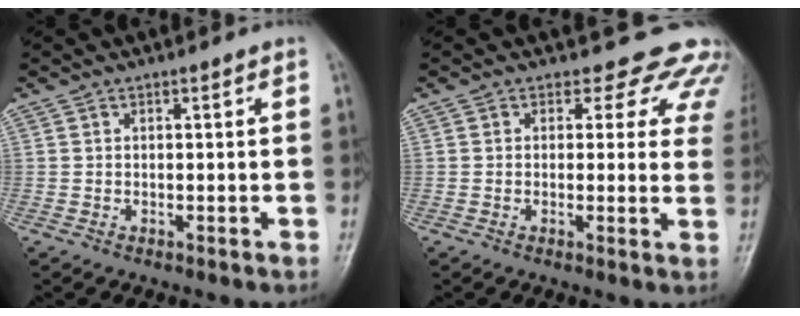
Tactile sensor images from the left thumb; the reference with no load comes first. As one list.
[{"total": 10.1, "force": [8.2, 5.6, 2.1], "torque": [0.033, -0.030, 0.059]}]